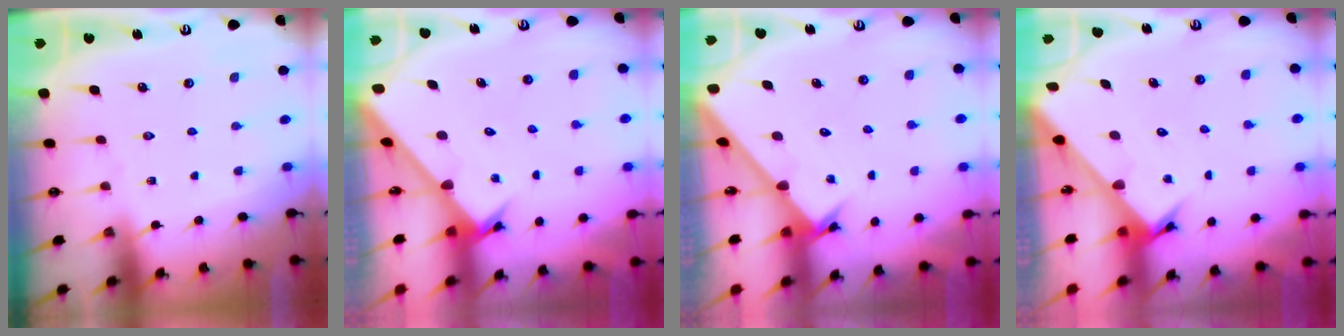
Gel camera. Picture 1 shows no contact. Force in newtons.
{"total": 2.6, "press": 2.6, "slide": 0.3}
{"total": 1.7, "press": 1.7, "slide": 0.1}
{"total": 2.6, "press": 2.6, "slide": 0.2}